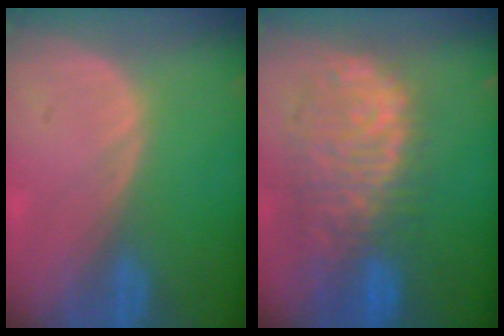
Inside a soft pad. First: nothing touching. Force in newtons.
{"total": 11.5, "press": 9.7, "slide": 6.3}